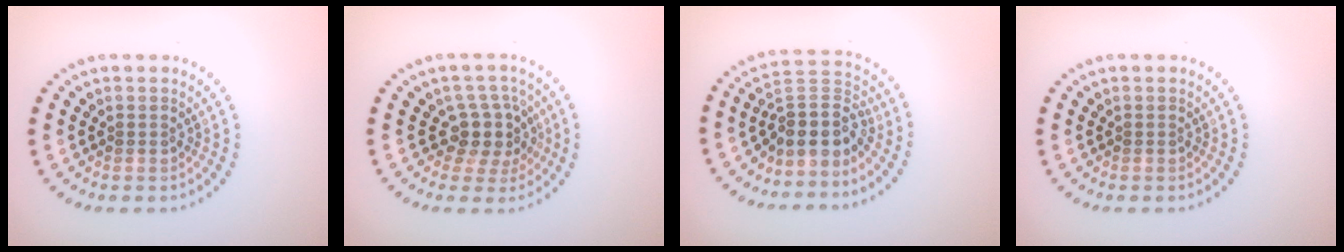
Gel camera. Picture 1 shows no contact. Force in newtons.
{"total": 3.5, "press": 2.7, "slide": 2.2}
{"total": 4.2, "press": 3.3, "slide": 2.6}
{"total": 0.0}